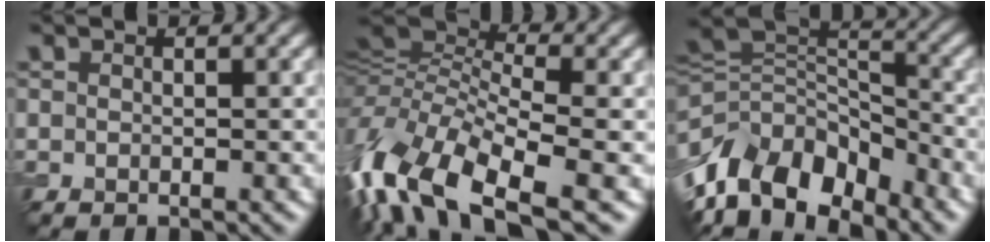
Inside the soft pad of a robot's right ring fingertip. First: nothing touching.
{"total": 13.8, "force": [-5.3, 7.2, 10.5], "torque": [-0.252, -0.010, -0.108]}
{"total": 12.1, "force": [-7.1, 7.2, 6.7], "torque": [-0.134, 0.009, -0.140]}